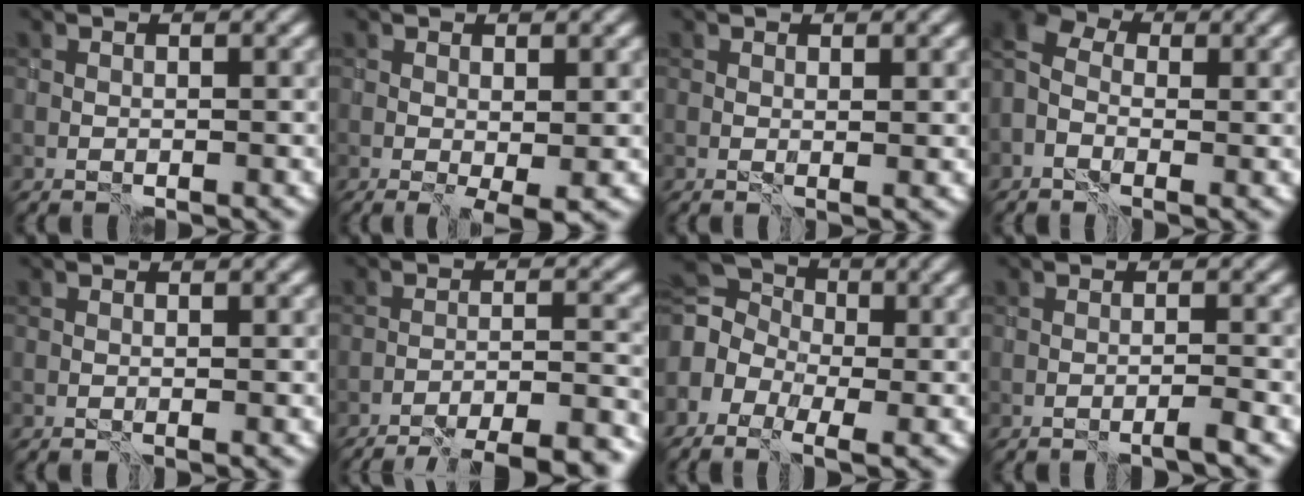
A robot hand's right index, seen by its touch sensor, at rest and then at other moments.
{"total": 2.0, "force": [-0.3, 0.5, 1.9], "torque": [-0.029, -0.008, -0.003]}
{"total": 0.8, "force": [0.4, -0.1, 0.6], "torque": [-0.007, -0.001, 0.008]}
{"total": 4.3, "force": [-0.7, 3.1, 2.9], "torque": [-0.057, 0.016, -0.018]}
{"total": 1.1, "force": [0.1, -0.9, -0.6], "torque": [0.013, 0.002, 0.001]}
{"total": 11.0, "force": [-10.0, 1.6, 4.2], "torque": [-0.041, 0.006, -0.129]}
{"total": 6.7, "force": [-0.7, 5.0, 4.4], "torque": [-0.094, 0.021, -0.019]}
{"total": 1.3, "force": [-0.8, -0.9, 0.5], "torque": [-0.004, 0.000, -0.019]}